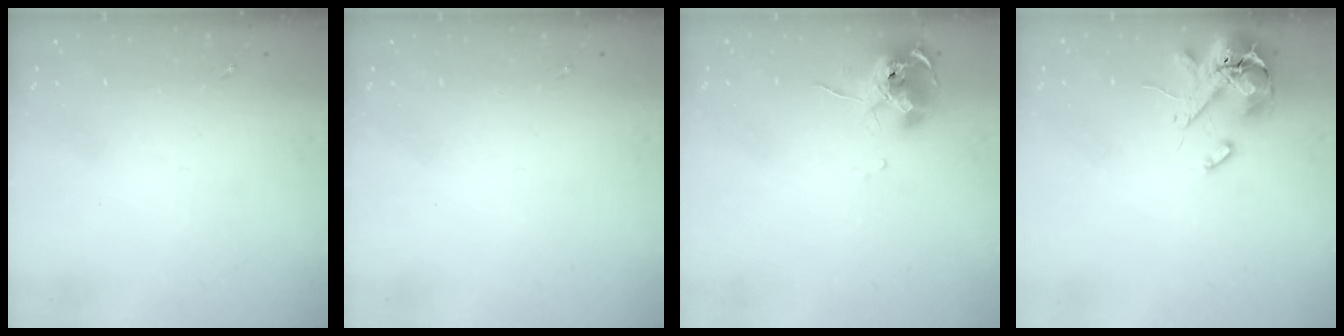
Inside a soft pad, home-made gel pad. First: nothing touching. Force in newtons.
{"total": 0.0}
{"total": 10.3, "press": 10.3, "slide": 0.9}
{"total": 12.8, "press": 12.6, "slide": 2.0}